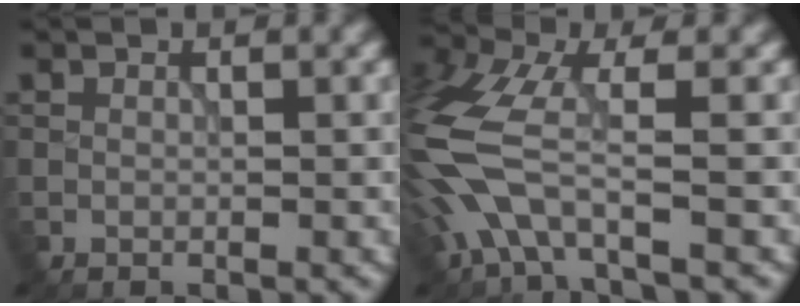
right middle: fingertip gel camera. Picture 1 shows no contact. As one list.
[{"total": 7.6, "force": [-2.3, 3.1, 6.5], "torque": [-0.165, 0.001, -0.063]}]